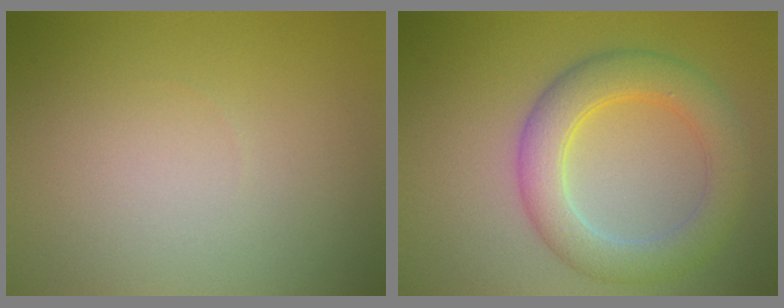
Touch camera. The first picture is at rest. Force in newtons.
{"total": 5.5, "press": 5.5, "slide": 0.1}